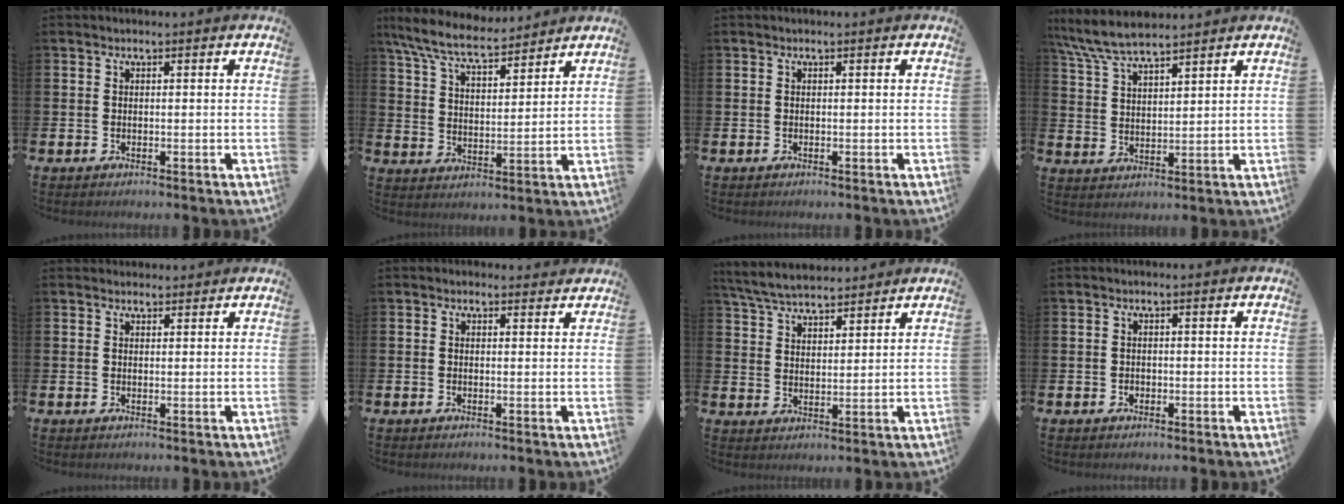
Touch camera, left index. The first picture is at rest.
{"total": 8.3, "force": [7.6, 1.3, 3.0], "torque": [-0.083, -0.038, 0.138]}
{"total": 0.0}
{"total": 7.1, "force": [6.6, 1.0, 2.3], "torque": [-0.066, -0.024, 0.121]}
{"total": 1.4, "force": [1.3, 0.5, 0.0], "torque": [0.012, -0.002, 0.022]}
{"total": 0.7, "force": [0.6, 0.3, 0.3], "torque": [0.010, -0.002, 0.006]}
{"total": 5.6, "force": [5.4, 1.0, 1.1], "torque": [-0.039, -0.022, 0.098]}
{"total": 0.7, "force": [-0.2, 0.6, 0.1], "torque": [0.003, 0.002, -0.008]}